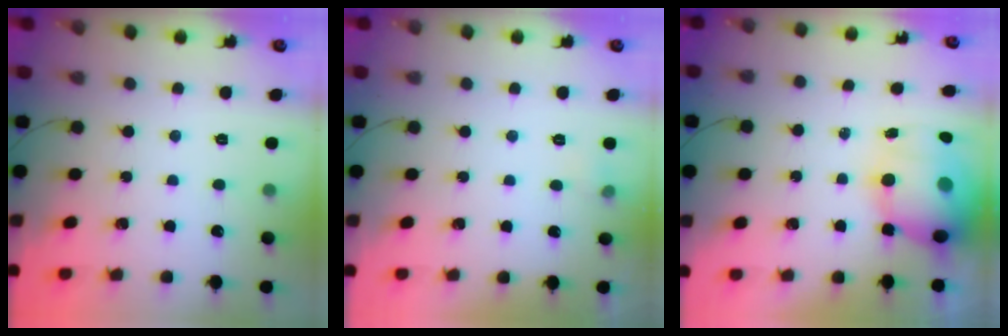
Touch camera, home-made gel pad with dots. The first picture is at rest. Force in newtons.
{"total": 3.3, "press": 3.2, "slide": 1.0}
{"total": 14.3, "press": 13.9, "slide": 3.3}